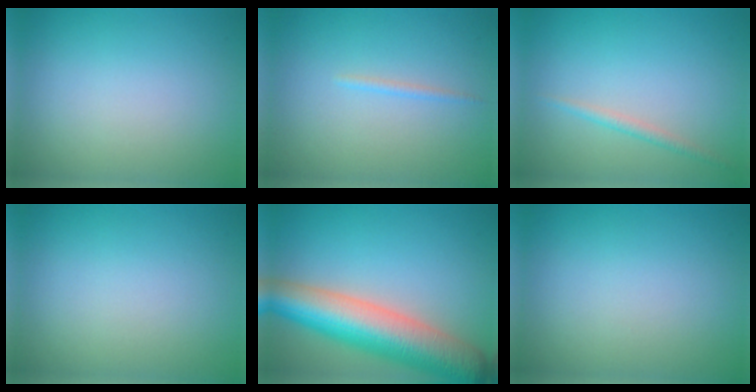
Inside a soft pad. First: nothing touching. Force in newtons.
{"total": 0.7, "press": 0.7, "slide": 0.1}
{"total": 1.2, "press": 1.2, "slide": 0.0}
{"total": 0.0}
{"total": 9.9, "press": 9.8, "slide": 0.5}
{"total": 0.0}